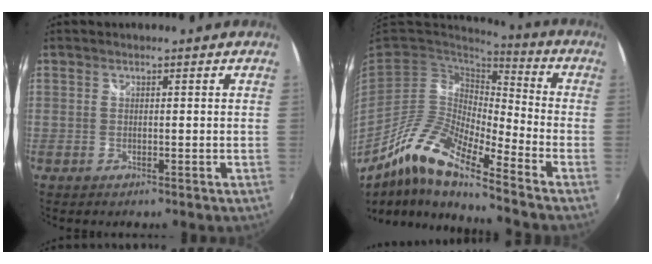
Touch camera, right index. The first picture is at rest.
{"total": 14.8, "force": [-9.9, 2.7, 10.6], "torque": [-0.194, -0.011, -0.202]}